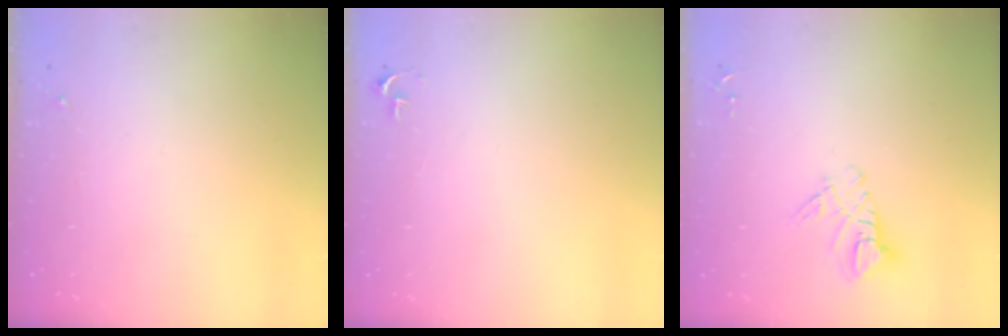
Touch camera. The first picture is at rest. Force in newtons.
{"total": 2.7, "press": 2.7, "slide": 0.3}
{"total": 8.9, "press": 8.8, "slide": 0.9}